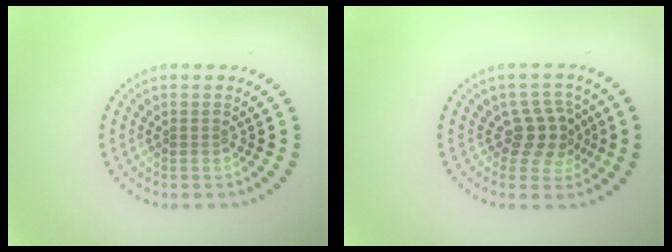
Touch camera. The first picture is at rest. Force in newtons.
{"total": 3.4, "press": 2.9, "slide": 1.6}